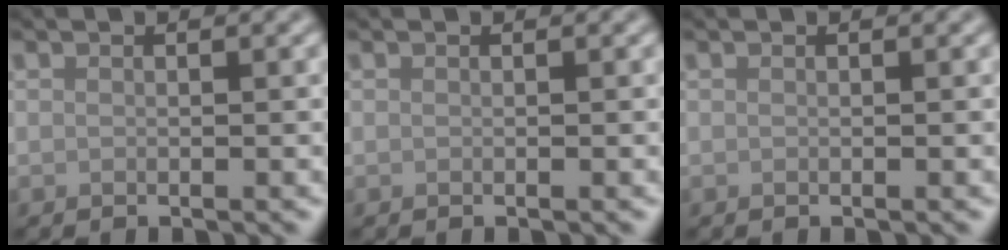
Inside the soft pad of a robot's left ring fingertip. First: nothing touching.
{"total": 0.0}
{"total": 0.0}